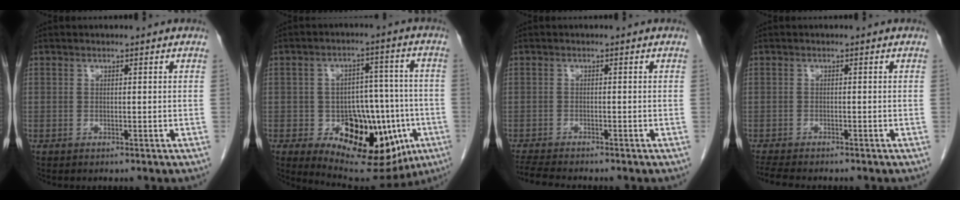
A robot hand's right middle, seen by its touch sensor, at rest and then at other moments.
{"total": 18.8, "force": [-6.8, 9.7, 14.7], "torque": [-0.190, 0.017, -0.078]}
{"total": 6.0, "force": [-5.4, 0.6, 2.5], "torque": [-0.045, -0.015, -0.088]}
{"total": 5.5, "force": [-4.8, 1.1, 2.5], "torque": [-0.046, -0.011, -0.075]}